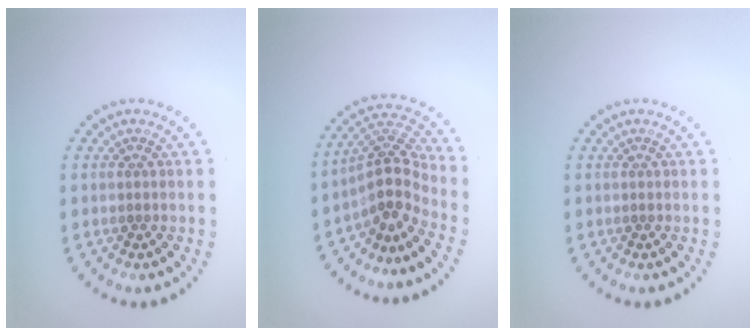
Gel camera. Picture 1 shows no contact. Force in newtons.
{"total": 3.9, "press": 2.9, "slide": 2.7}
{"total": 0.0}